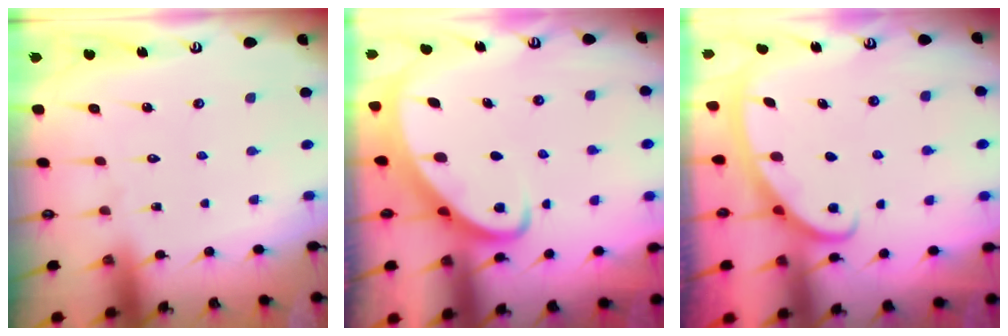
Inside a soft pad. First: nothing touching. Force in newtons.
{"total": 3.5, "press": 3.5, "slide": 0.4}
{"total": 2.8, "press": 2.8, "slide": 0.4}